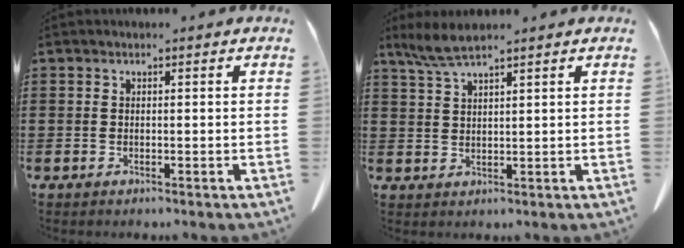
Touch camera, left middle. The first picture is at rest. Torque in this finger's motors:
{"motor_torque": [0.17, -0.07, 0.05, 0.03]}